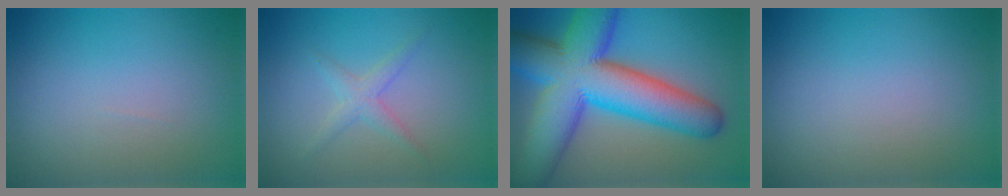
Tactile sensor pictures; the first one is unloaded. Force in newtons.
{"total": 1.7, "press": 1.7, "slide": 0.1}
{"total": 15.3, "press": 15.3, "slide": 0.6}
{"total": 0.0}